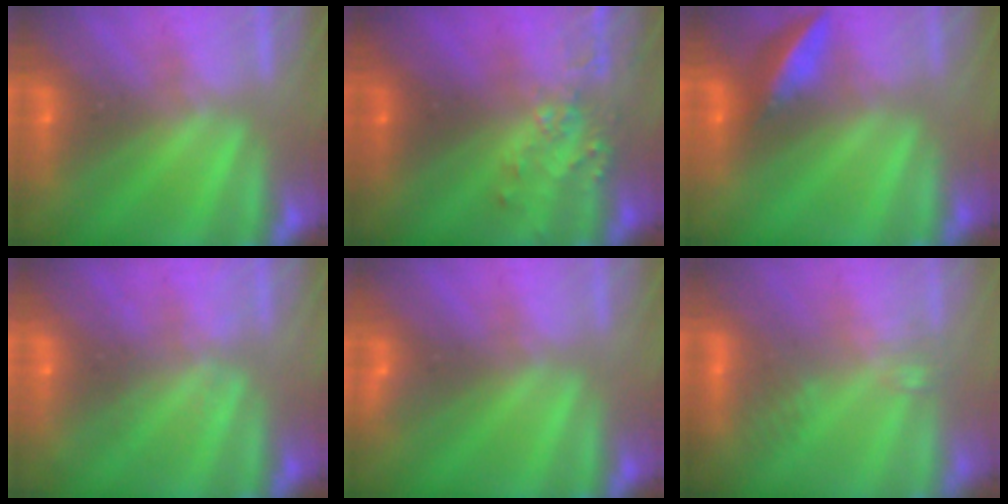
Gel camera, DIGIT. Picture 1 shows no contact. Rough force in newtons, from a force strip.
{"total": 3.1}
{"total": 6.1}
{"total": 1.9}
{"total": 2.9}
{"total": 2.6}